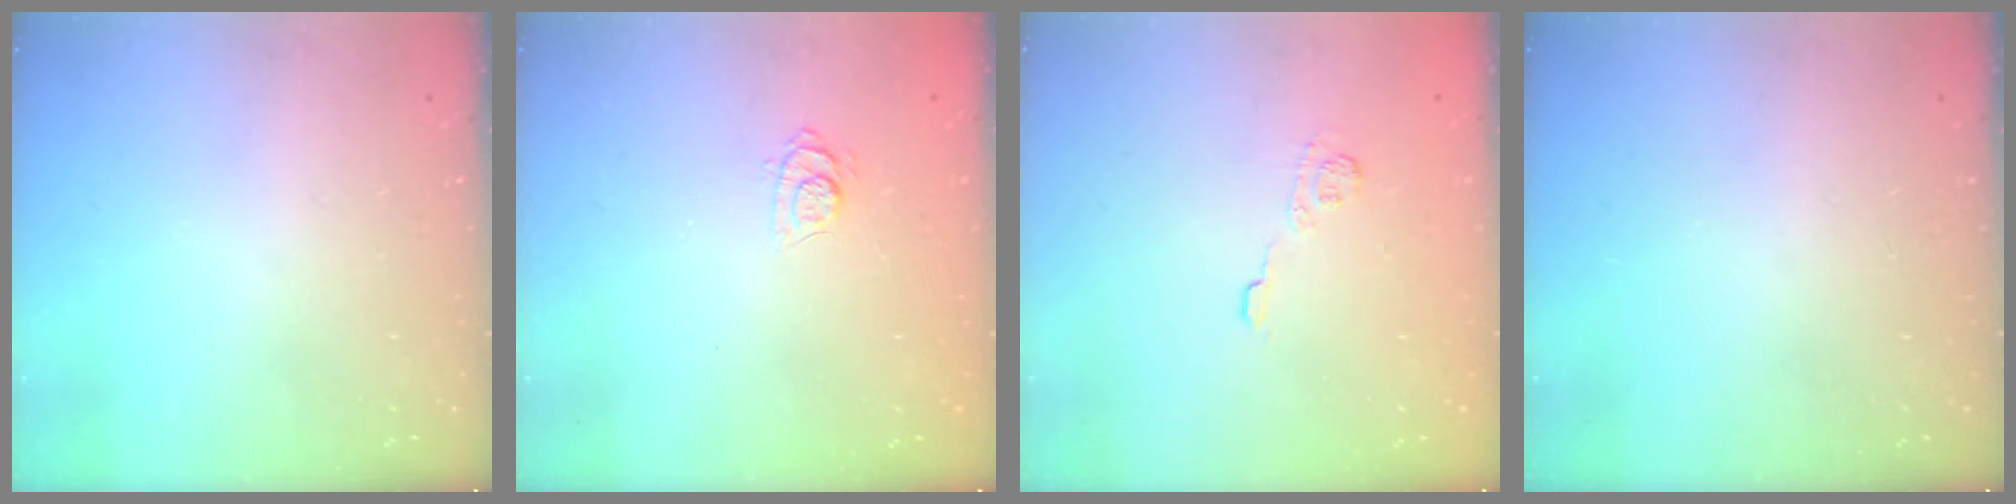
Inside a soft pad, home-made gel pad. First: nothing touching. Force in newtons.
{"total": 5.1, "press": 4.8, "slide": 1.6}
{"total": 3.8, "press": 3.6, "slide": 1.3}
{"total": 0.0}